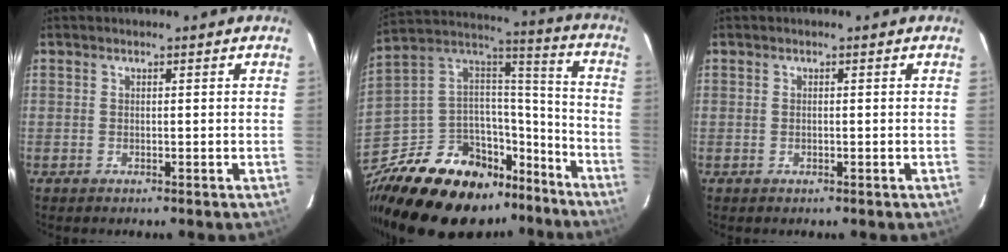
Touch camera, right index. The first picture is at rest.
{"total": 29.7, "force": [-21.3, 15.0, 14.2], "torque": [-0.285, 0.054, -0.312]}
{"total": 0.0}